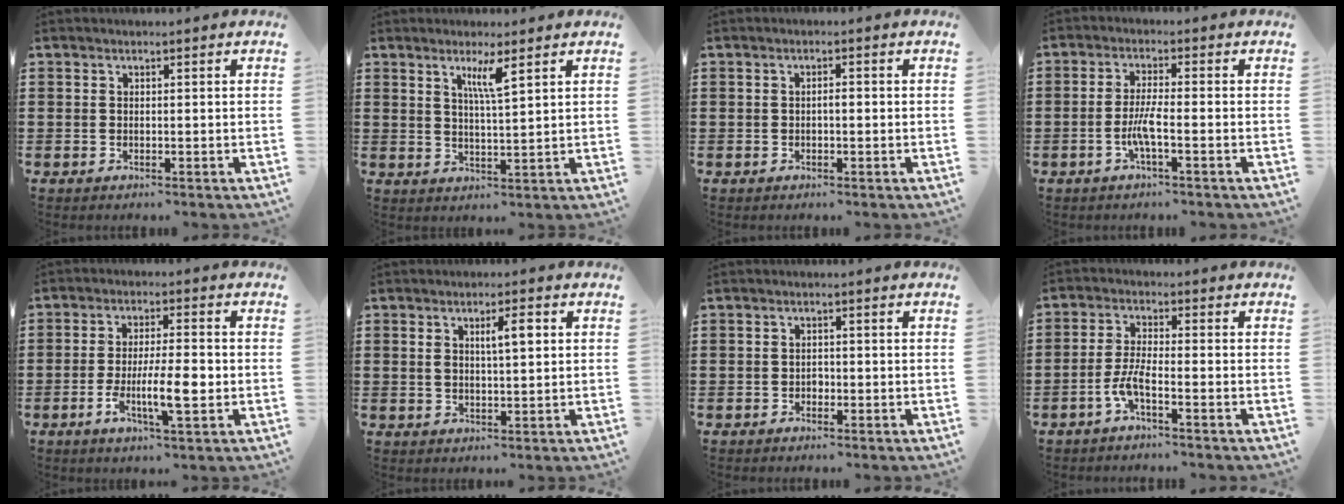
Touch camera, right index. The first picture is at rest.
{"total": 4.0, "force": [2.4, 0.1, 3.2], "torque": [-0.062, -0.005, 0.038]}
{"total": 1.2, "force": [-0.3, 0.3, 1.1], "torque": [-0.021, -0.002, -0.005]}
{"total": 4.1, "force": [-1.6, 0.3, 3.7], "torque": [-0.087, -0.010, -0.038]}
{"total": 7.9, "force": [-1.9, 1.7, 7.5], "torque": [-0.139, -0.002, -0.037]}
{"total": 4.0, "force": [1.1, 1.1, 3.7], "torque": [-0.059, 0.003, 0.012]}
{"total": 1.0, "force": [-0.5, 0.7, 0.5], "torque": [-0.012, -0.002, -0.010]}
{"total": 4.2, "force": [-2.4, 0.5, 3.4], "torque": [-0.087, -0.009, -0.052]}